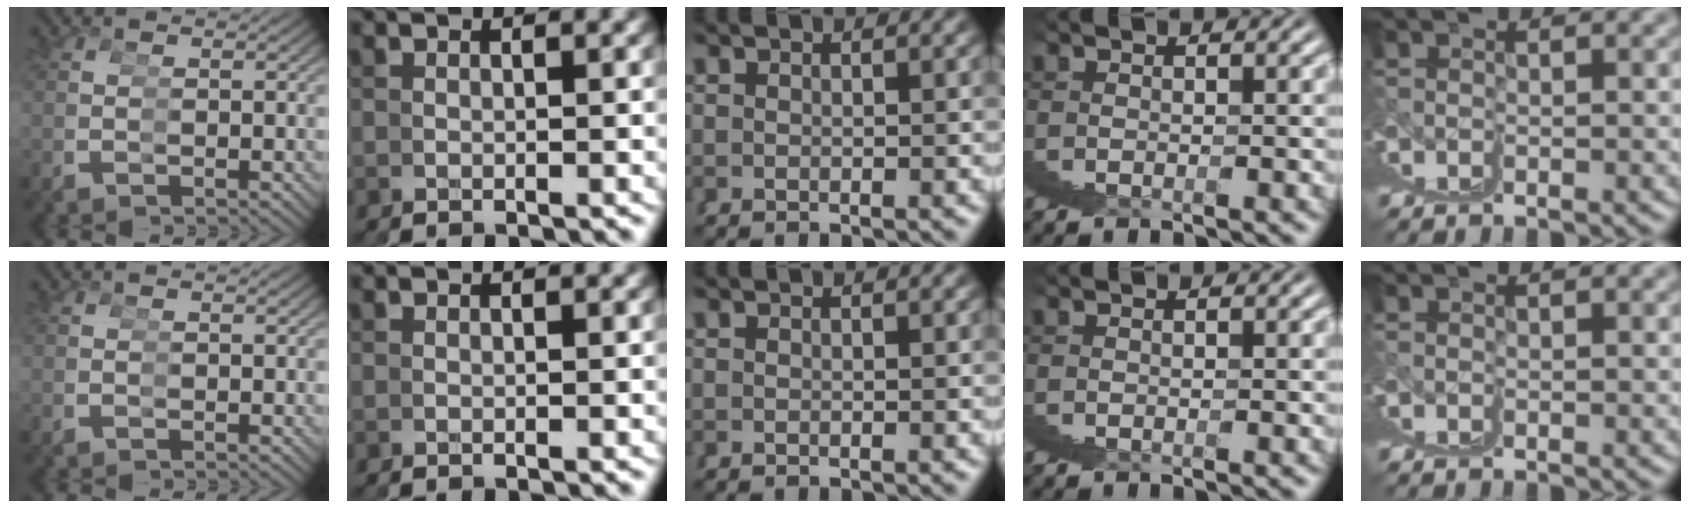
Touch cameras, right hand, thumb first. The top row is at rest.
{}